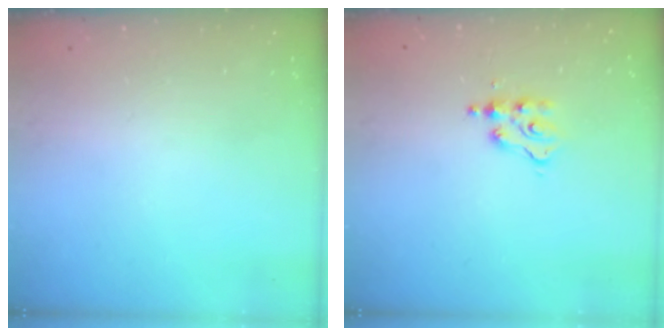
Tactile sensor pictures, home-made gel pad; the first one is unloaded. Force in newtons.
{"total": 3.9, "press": 3.9, "slide": 0.5}